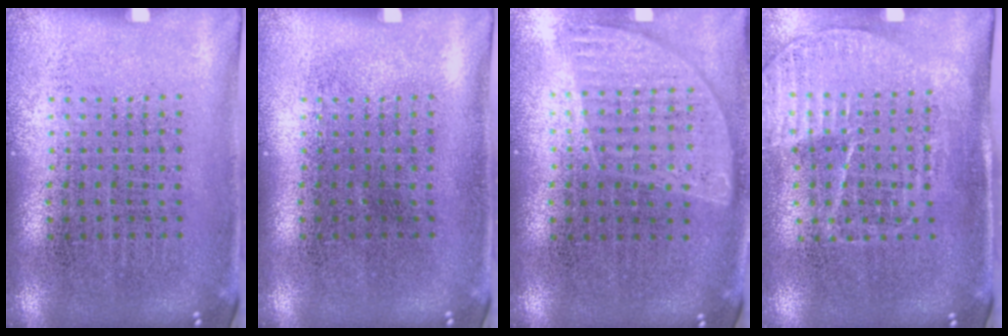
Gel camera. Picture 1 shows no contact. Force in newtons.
{"total": 0.0}
{"total": 0.8, "press": 0.8, "slide": 0.2}
{"total": 1.5, "press": 1.3, "slide": 0.8}